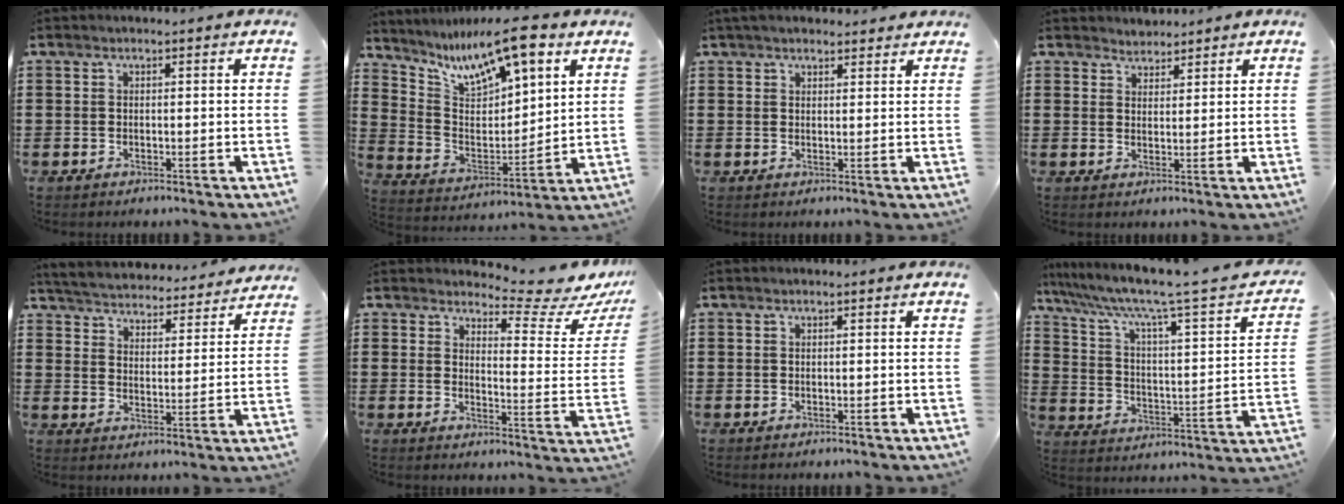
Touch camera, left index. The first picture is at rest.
{"total": 11.8, "force": [8.3, 3.7, 7.5], "torque": [-0.156, -0.034, 0.144]}
{"total": 2.6, "force": [2.5, 0.6, 0.8], "torque": [-0.019, 0.002, 0.048]}
{"total": 2.4, "force": [2.2, 0.8, -0.5], "torque": [0.001, 0.002, 0.042]}
{"total": 4.4, "force": [4.4, -0.3, 0.0], "torque": [-0.026, -0.038, 0.072]}
{"total": 5.4, "force": [4.7, 0.7, 2.5], "torque": [-0.043, -0.042, 0.073]}
{"total": 0.0}
{"total": 7.2, "force": [5.2, 0.1, 5.0], "torque": [-0.118, -0.048, 0.075]}